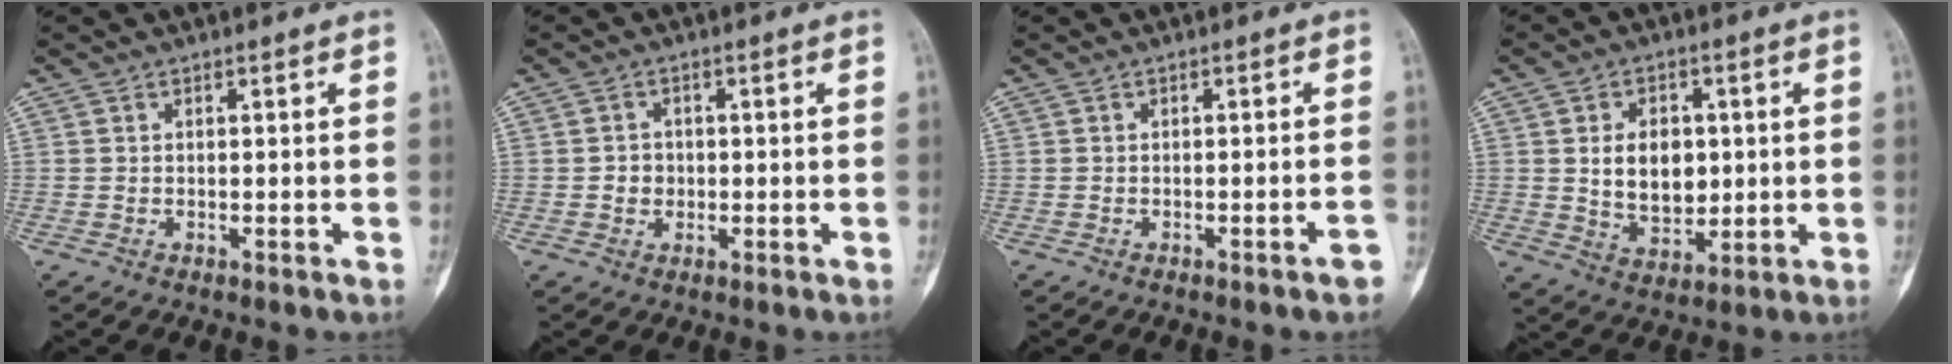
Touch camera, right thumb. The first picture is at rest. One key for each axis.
{"total": 2.6, "fx": -0.3, "fy": 2.4, "fz": 1.0, "tx": 0.003, "ty": 0.006, "tz": -0.007}
{"total": 1.9, "fx": -1.3, "fy": 0.1, "fz": 1.4, "tx": -0.021, "ty": 0.010, "tz": -0.016}
{"total": 10.2, "fx": 1.2, "fy": 7.1, "fz": 7.2, "tx": -0.082, "ty": -0.013, "tz": 0.029}